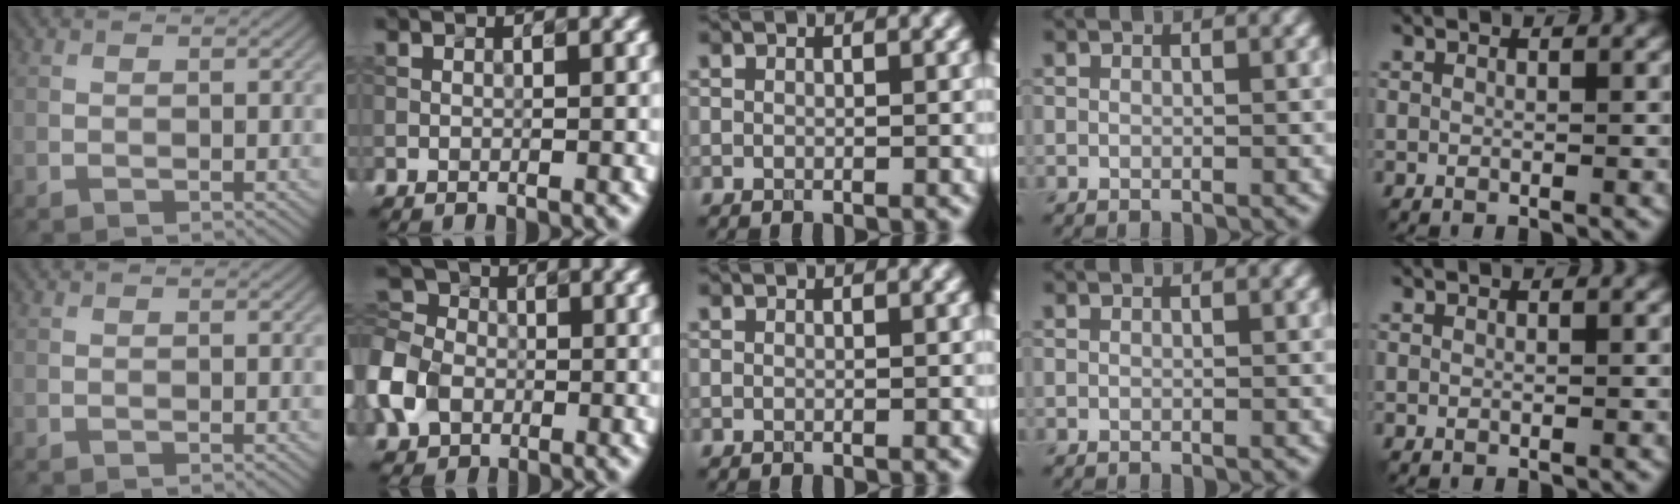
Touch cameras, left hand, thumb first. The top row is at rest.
{"index": {"total": 7.7, "force": [-2.7, 5.8, 4.2], "torque": [-0.112, -0.005, -0.071]}}